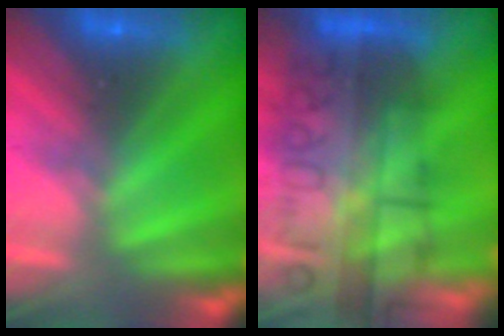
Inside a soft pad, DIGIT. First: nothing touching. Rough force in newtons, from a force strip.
{"total": 9.2}